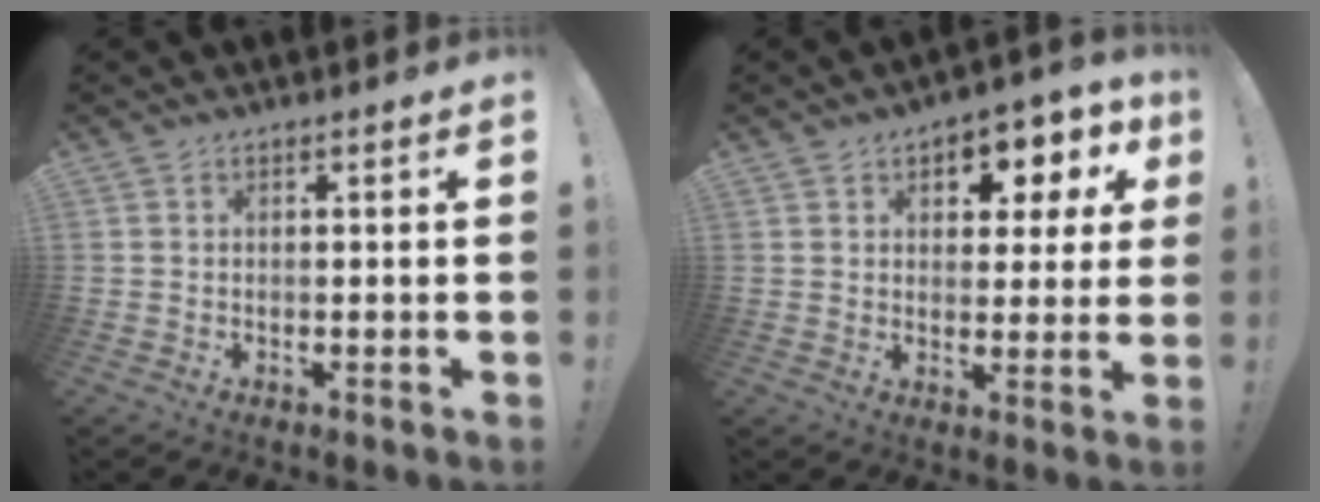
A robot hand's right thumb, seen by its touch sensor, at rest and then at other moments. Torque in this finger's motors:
{"motor_torque": [0.14, 0.23, 0.22, 0.25, 0.08]}